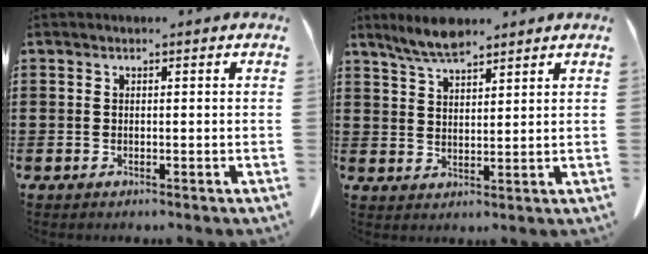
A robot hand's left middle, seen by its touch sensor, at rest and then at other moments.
{"total": 5.2, "force": [4.3, 1.3, 2.5], "torque": [-0.060, -0.010, 0.080]}